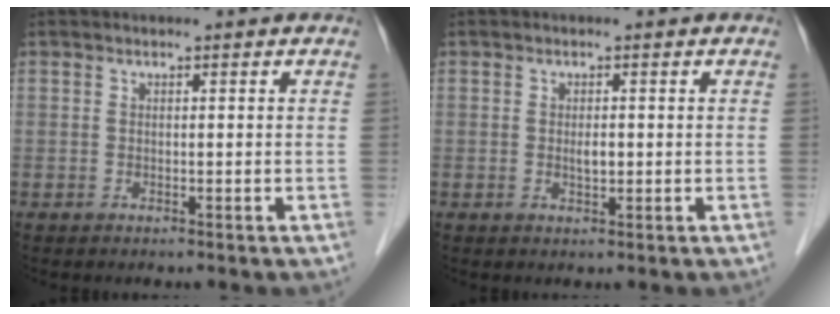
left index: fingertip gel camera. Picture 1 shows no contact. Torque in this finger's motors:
{"motor_torque": [0.17, 0.06, 0.03, 0.01]}